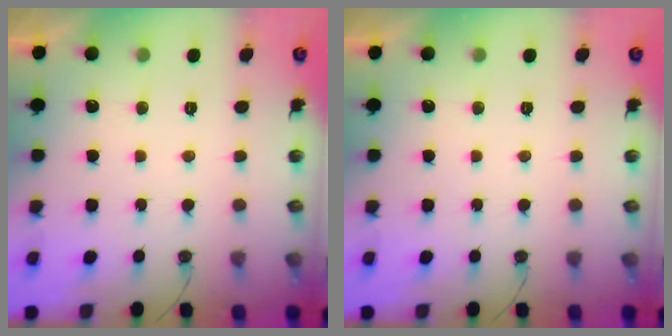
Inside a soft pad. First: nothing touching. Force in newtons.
{"total": 0.0}